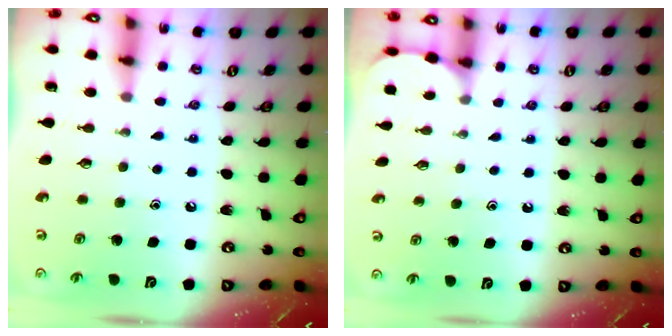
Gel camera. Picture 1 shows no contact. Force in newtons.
{"total": 1.4, "press": 1.4, "slide": 0.0}